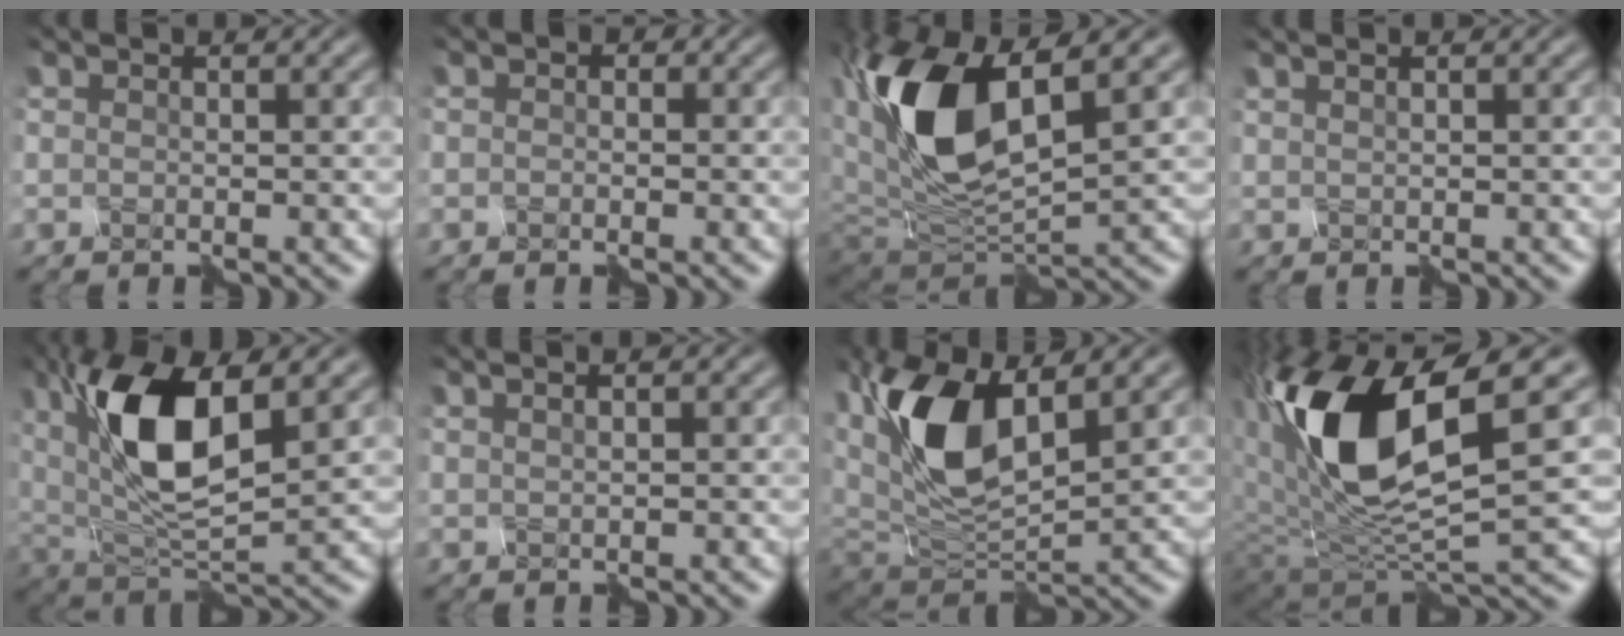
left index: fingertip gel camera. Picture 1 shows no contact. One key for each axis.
{"total": 1.4, "fx": -0.8, "fy": 1.1, "fz": 0.3, "tx": 0.000, "ty": 0.002, "tz": -0.019}
{"total": 11.4, "fx": 1.8, "fy": 5.0, "fz": 10.1, "tx": -0.209, "ty": 0.003, "tz": 0.031}
{"total": 1.0, "fx": 0.8, "fy": 0.0, "fz": 0.6, "tx": -0.007, "ty": 0.003, "tz": 0.007}
{"total": 9.7, "fx": 2.6, "fy": 3.7, "fz": 8.5, "tx": -0.170, "ty": -0.002, "tz": 0.044}
{"total": 1.3, "fx": 1.0, "fy": 0.1, "fz": 0.9, "tx": -0.006, "ty": 0.005, "tz": 0.005}
{"total": 9.5, "fx": 2.7, "fy": 4.3, "fz": 8.1, "tx": -0.176, "ty": 0.003, "tz": 0.048}
{"total": 12.4, "fx": 2.4, "fy": 4.9, "fz": 11.2, "tx": -0.229, "ty": -0.005, "tz": 0.044}